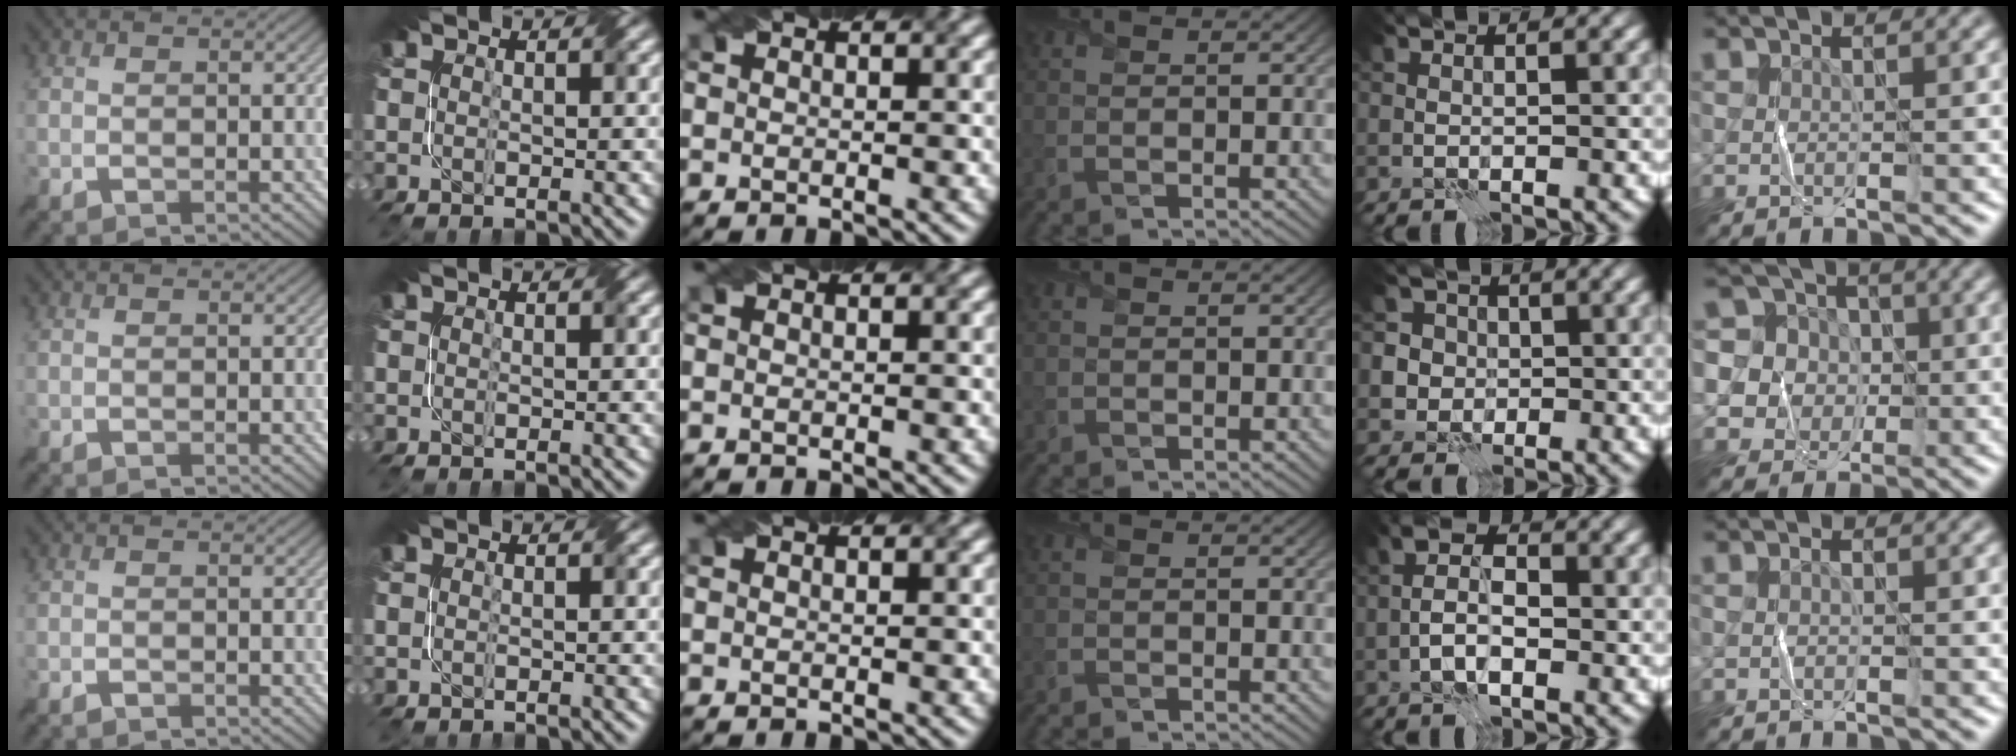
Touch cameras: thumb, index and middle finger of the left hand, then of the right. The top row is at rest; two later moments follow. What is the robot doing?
{"motion": "fold", "object": "bubble wrap"}